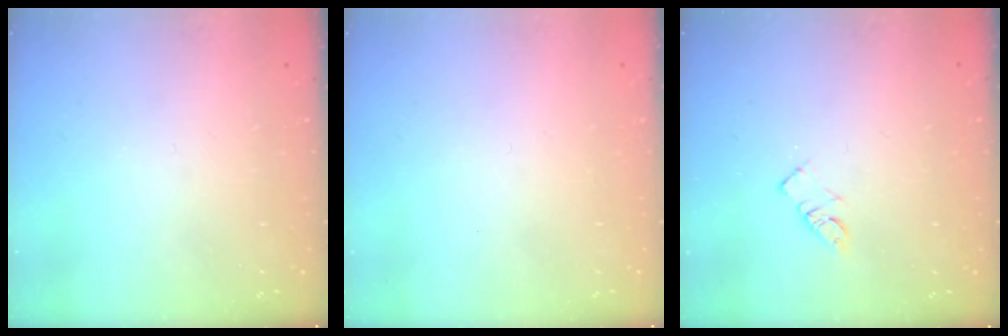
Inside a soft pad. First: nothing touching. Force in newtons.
{"total": 1.7, "press": 1.7, "slide": 0.1}
{"total": 4.2, "press": 4.1, "slide": 0.3}